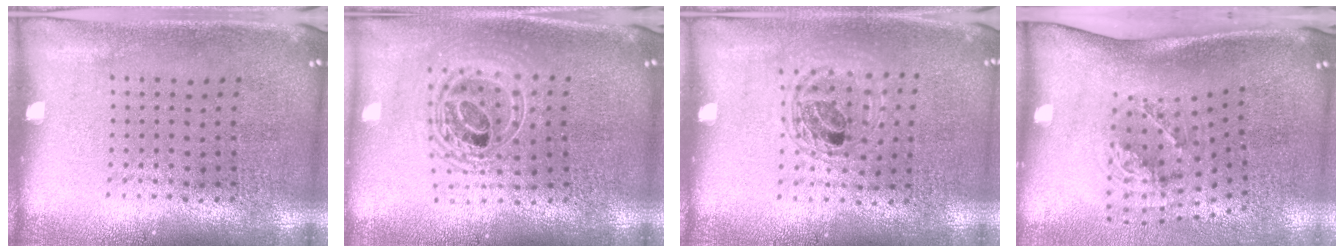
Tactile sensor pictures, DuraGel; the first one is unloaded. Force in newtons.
{"total": 2.1, "press": 1.6, "slide": 1.3}
{"total": 1.3, "press": 1.2, "slide": 0.4}
{"total": 2.0, "press": 1.3, "slide": 1.5}